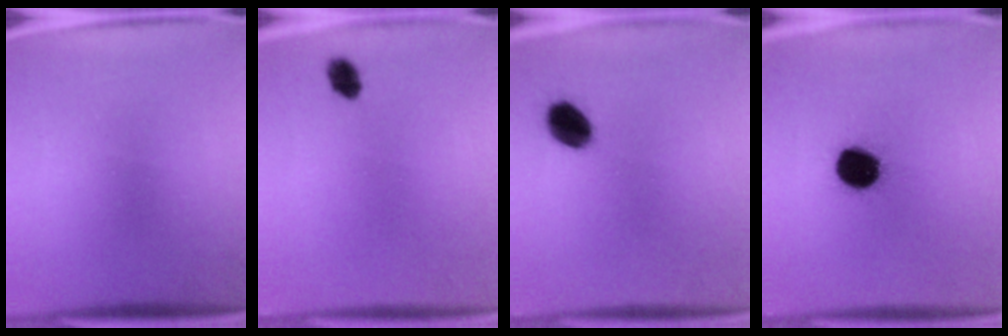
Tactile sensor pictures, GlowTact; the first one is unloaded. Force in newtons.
{"total": 2.9}
{"total": 7.1}
{"total": 12.7}